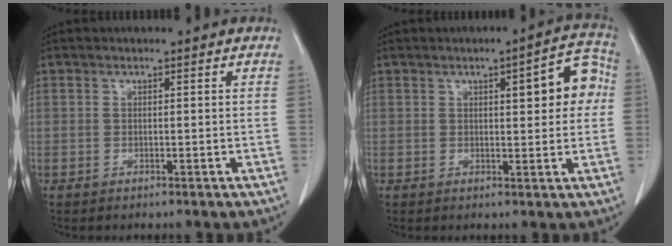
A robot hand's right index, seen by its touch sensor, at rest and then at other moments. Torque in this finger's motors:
{"motor_torque": [0.33, 0.25, 0.12, 0.04]}